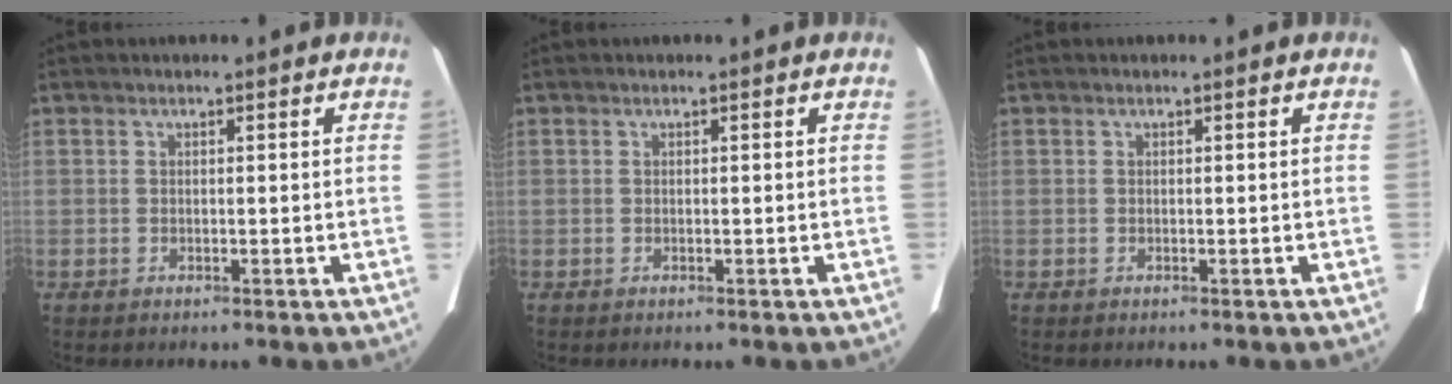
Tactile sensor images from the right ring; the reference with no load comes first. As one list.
[{"total": 0.0}, {"total": 0.0}]